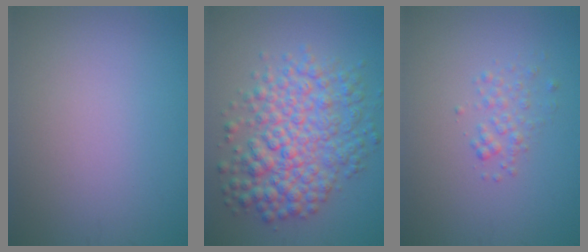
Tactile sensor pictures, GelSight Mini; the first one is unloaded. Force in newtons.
{"total": 7.4, "press": 7.4, "slide": 0.0}
{"total": 1.5, "press": 1.5, "slide": 0.1}